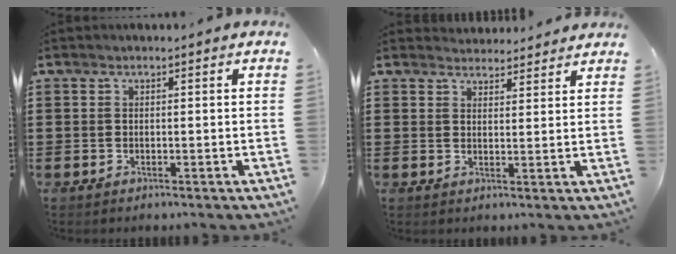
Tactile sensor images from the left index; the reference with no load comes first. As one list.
[{"total": 2.9, "force": [2.9, 0.5, -0.1], "torque": [-0.006, -0.008, 0.055]}]